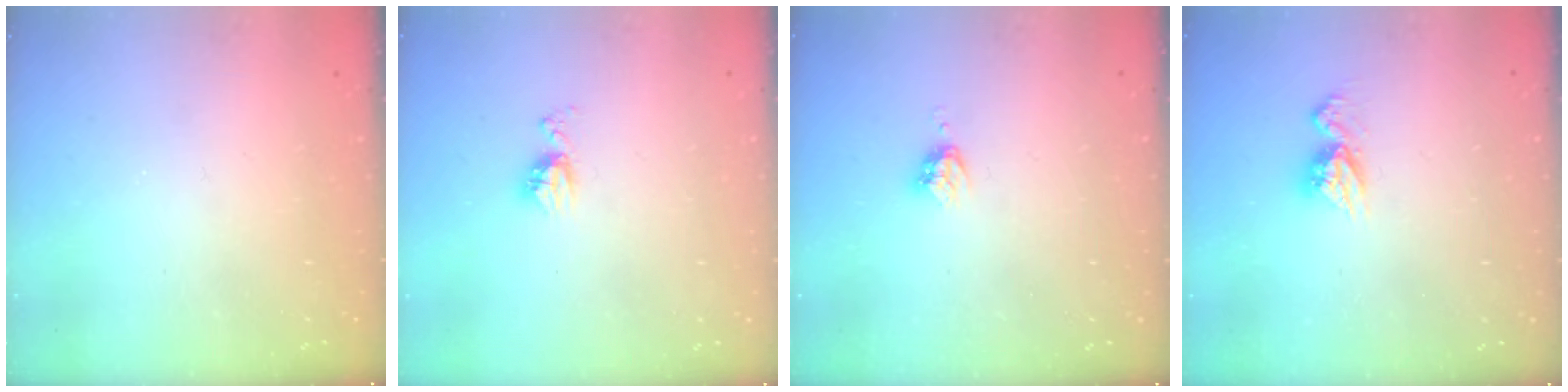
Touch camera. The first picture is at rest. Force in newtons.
{"total": 5.9, "press": 5.9, "slide": 0.6}
{"total": 3.7, "press": 3.7, "slide": 0.6}
{"total": 8.3, "press": 8.2, "slide": 0.8}